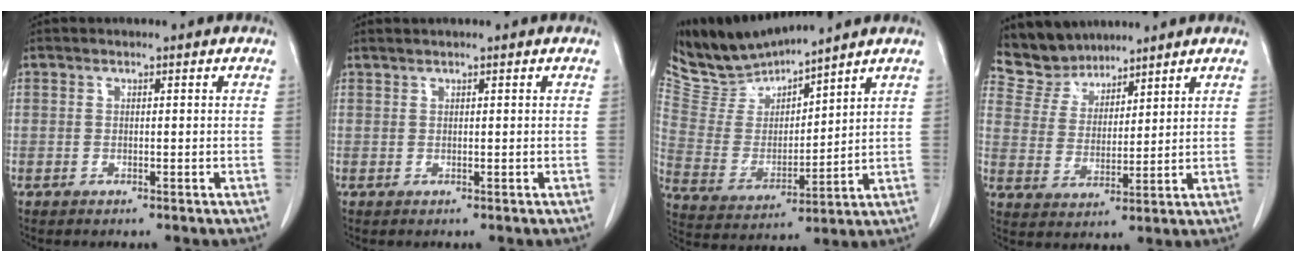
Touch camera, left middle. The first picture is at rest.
{"total": 0.7, "force": [0.7, -0.1, 0.2], "torque": [-0.008, 0.004, 0.018]}
{"total": 9.2, "force": [9.2, 0.2, 0.7], "torque": [-0.039, -0.001, 0.205]}
{"total": 6.9, "force": [6.6, 2.3, -0.2], "torque": [-0.006, 0.010, 0.141]}